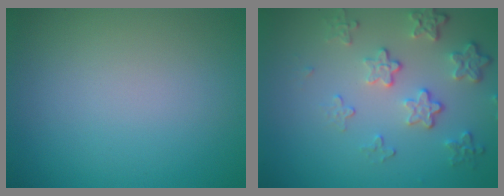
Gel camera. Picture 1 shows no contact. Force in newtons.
{"total": 4.2, "press": 3.1, "slide": 2.8}